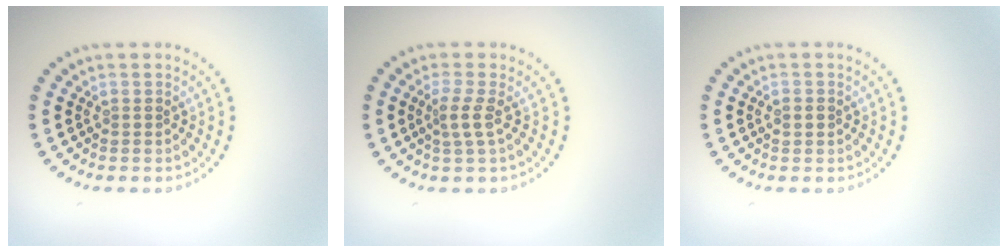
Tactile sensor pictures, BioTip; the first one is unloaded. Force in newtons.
{"total": 1.8, "press": 1.4, "slide": 1.2}
{"total": 1.2, "press": 1.2, "slide": 0.0}